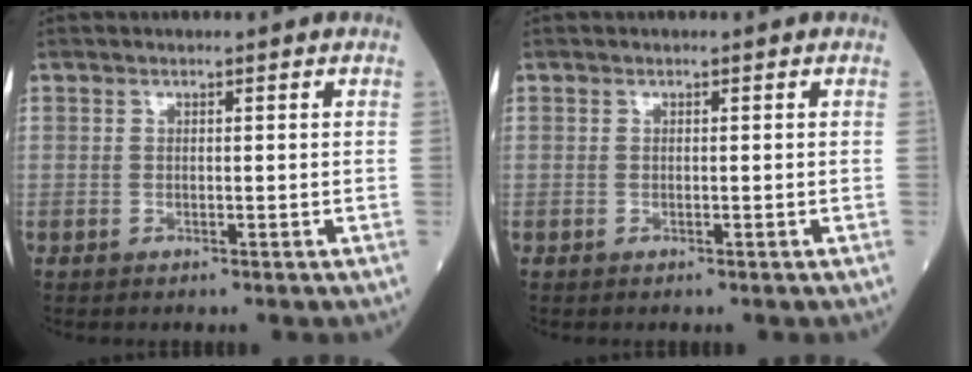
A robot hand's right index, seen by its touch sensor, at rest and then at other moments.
{"total": 0.0}